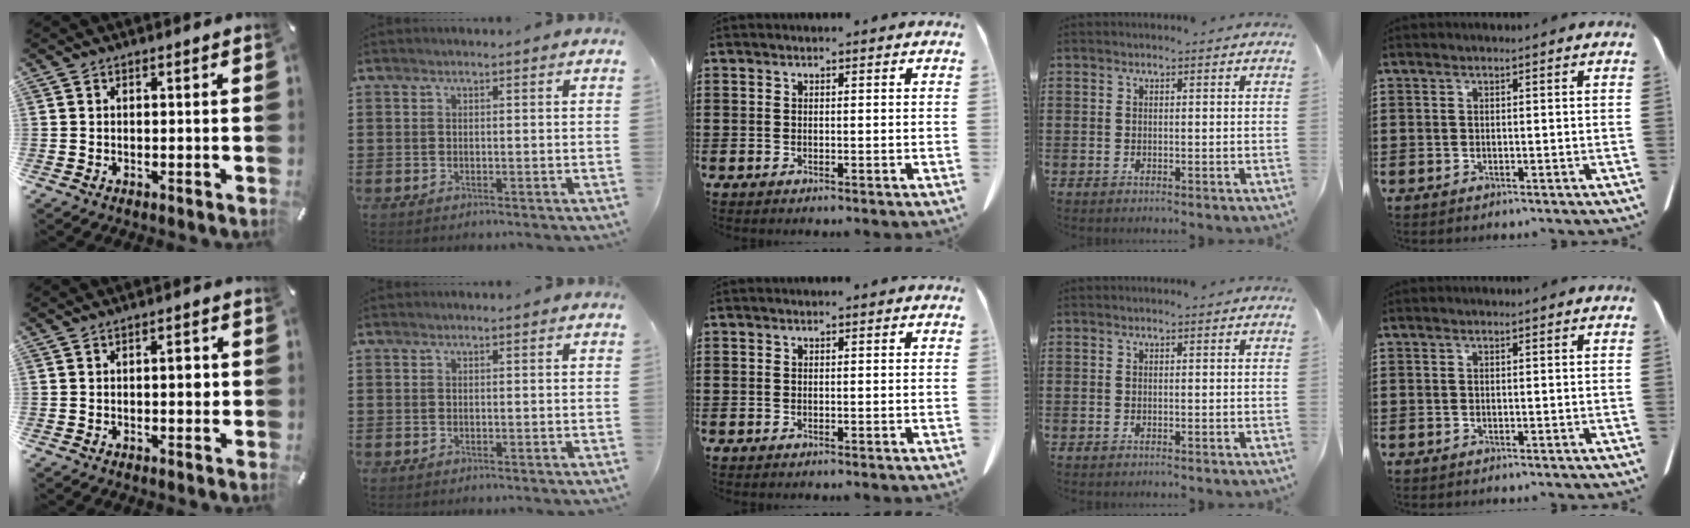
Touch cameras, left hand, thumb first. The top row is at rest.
{"thumb": {"total": 1.3, "force": [-0.2, 0.6, 1.1], "torque": [-0.022, 0.004, -0.006]}}